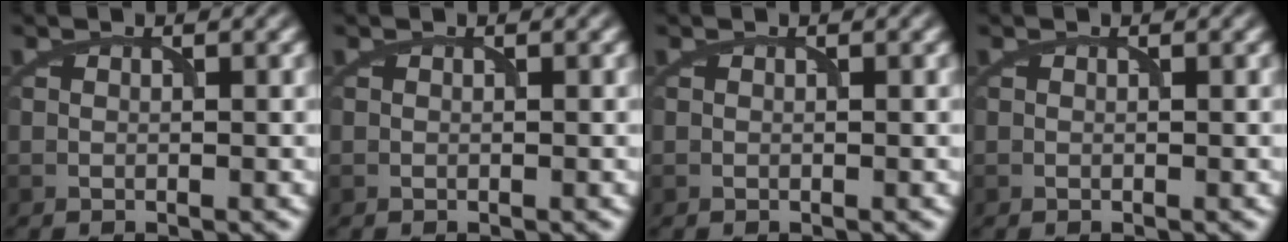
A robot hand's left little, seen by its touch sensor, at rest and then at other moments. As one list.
[{"total": 0.0}, {"total": 0.0}, {"total": 0.0}]